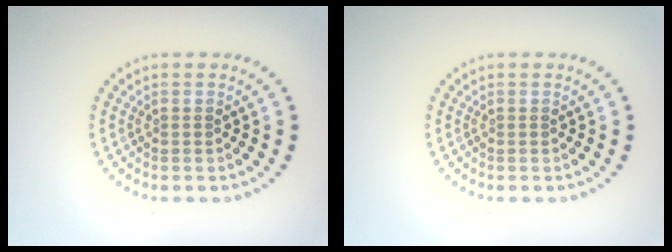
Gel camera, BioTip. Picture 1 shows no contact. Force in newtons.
{"total": 0.0}